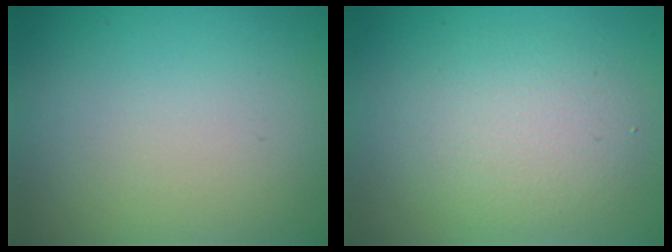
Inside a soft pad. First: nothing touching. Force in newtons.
{"total": 3.6, "press": 3.6, "slide": 0.2}